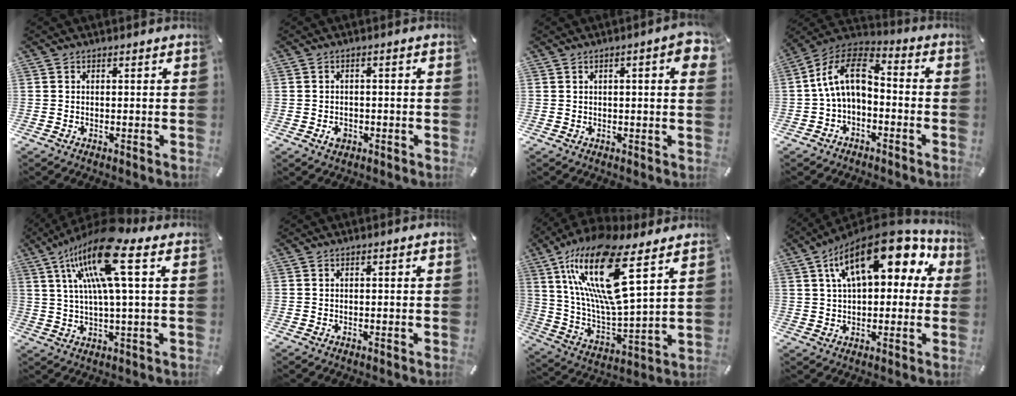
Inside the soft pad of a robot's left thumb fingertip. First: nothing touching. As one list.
[{"total": 2.8, "force": [-1.1, 1.9, 1.7], "torque": [-0.030, 0.006, -0.020]}, {"total": 5.2, "force": [1.3, 1.2, 4.9], "torque": [-0.074, 0.000, 0.019]}, {"total": 12.4, "force": [-0.6, 7.9, 9.5], "torque": [-0.209, 0.013, -0.017]}, {"total": 16.6, "force": [6.4, 3.4, 15.0], "torque": [-0.297, -0.008, 0.100]}, {"total": 0.0}, {"total": 22.1, "force": [12.1, 6.4, 17.3], "torque": [-0.365, -0.068, 0.195]}, {"total": 18.3, "force": [8.3, 9.1, 13.5], "torque": [-0.221, -0.031, 0.139]}]